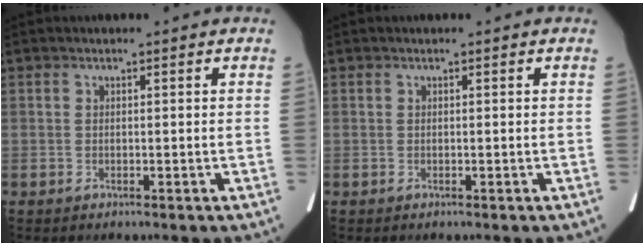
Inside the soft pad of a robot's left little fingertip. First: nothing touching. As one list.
[{"total": 0.0}]